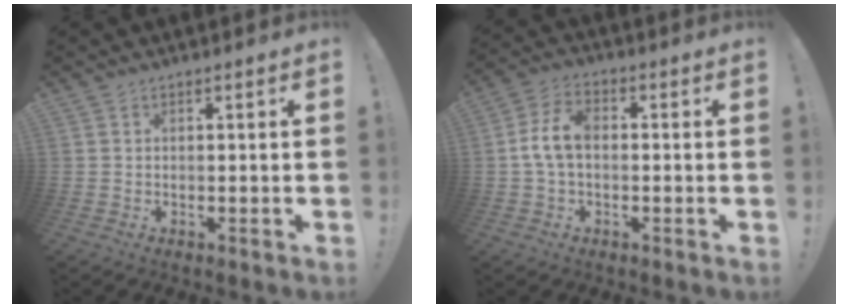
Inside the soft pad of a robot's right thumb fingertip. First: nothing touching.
{"total": 8.2, "force": [-0.3, 5.0, 6.5], "torque": [-0.127, 0.011, -0.003]}